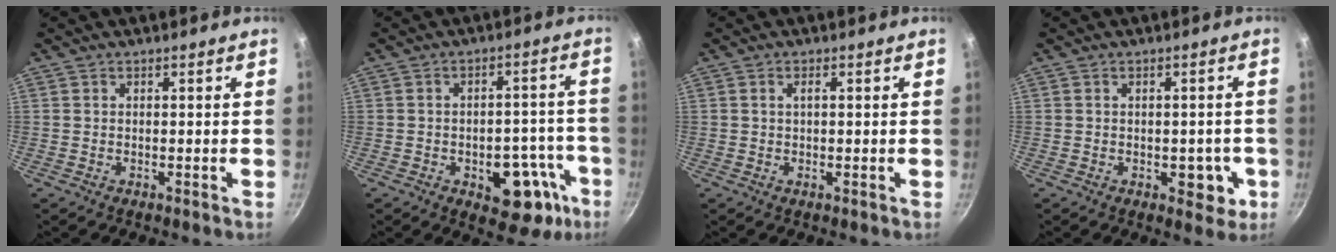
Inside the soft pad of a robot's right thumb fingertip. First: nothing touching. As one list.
[{"total": 13.4, "force": [-5.8, 7.7, 9.3], "torque": [-0.053, 0.038, -0.065]}, {"total": 1.3, "force": [0.3, 0.5, 1.2], "torque": [-0.022, 0.002, 0.004]}, {"total": 5.3, "force": [-1.4, 3.3, 3.9], "torque": [-0.017, 0.006, -0.014]}]